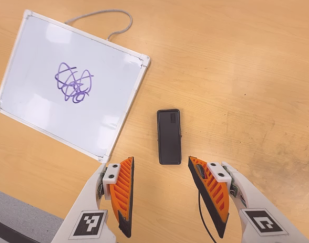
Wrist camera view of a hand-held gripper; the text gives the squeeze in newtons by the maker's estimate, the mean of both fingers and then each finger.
{"total": 0.0}